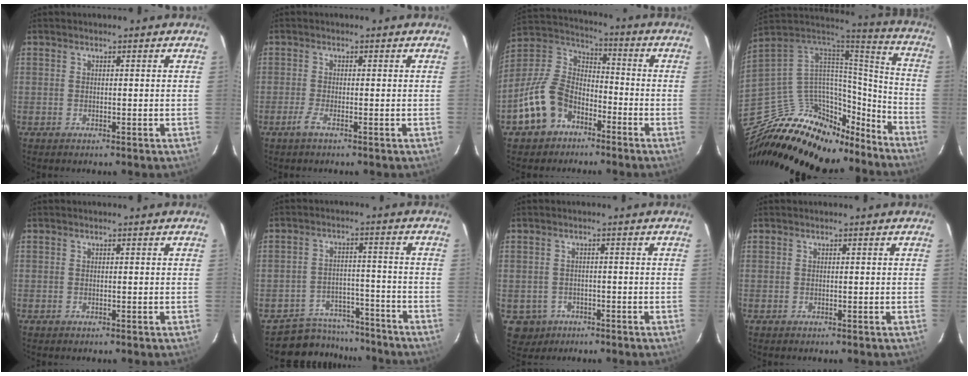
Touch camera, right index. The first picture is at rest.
{"total": 1.9, "force": [-1.1, -0.1, 1.5], "torque": [-0.033, -0.006, -0.025]}
{"total": 14.7, "force": [-8.0, 10.3, 6.8], "torque": [-0.167, 0.026, -0.136]}
{"total": 28.2, "force": [-21.5, 13.0, 12.7], "torque": [-0.236, 0.038, -0.316]}
{"total": 0.0}
{"total": 10.0, "force": [-8.8, 4.8, 0.3], "torque": [-0.017, 0.037, -0.119]}
{"total": 4.7, "force": [-1.8, 4.3, 0.5], "torque": [-0.021, 0.009, -0.020]}
{"total": 0.0}